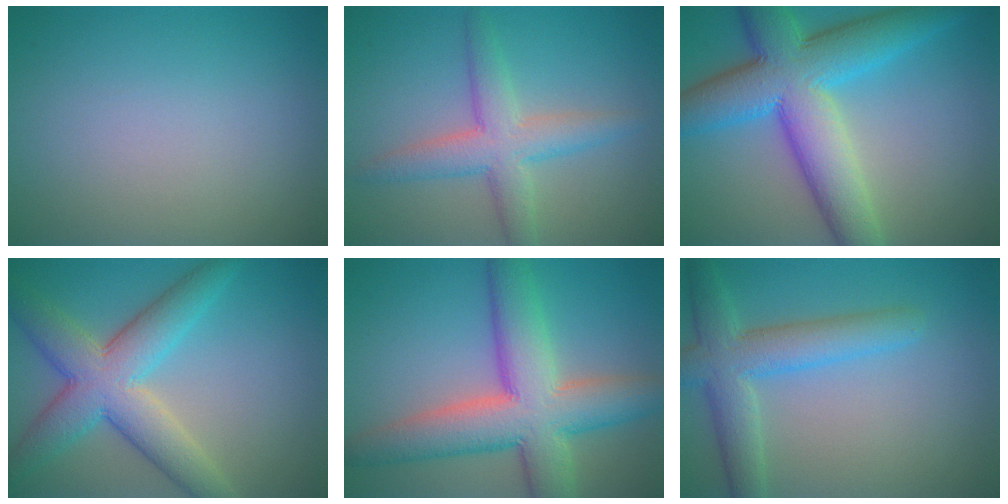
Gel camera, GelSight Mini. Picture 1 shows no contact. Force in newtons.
{"total": 4.1, "press": 4.1, "slide": 0.1}
{"total": 10.9, "press": 10.9, "slide": 0.1}
{"total": 7.7, "press": 7.7, "slide": 0.1}
{"total": 9.9, "press": 9.9, "slide": 0.5}
{"total": 5.3, "press": 5.2, "slide": 0.3}